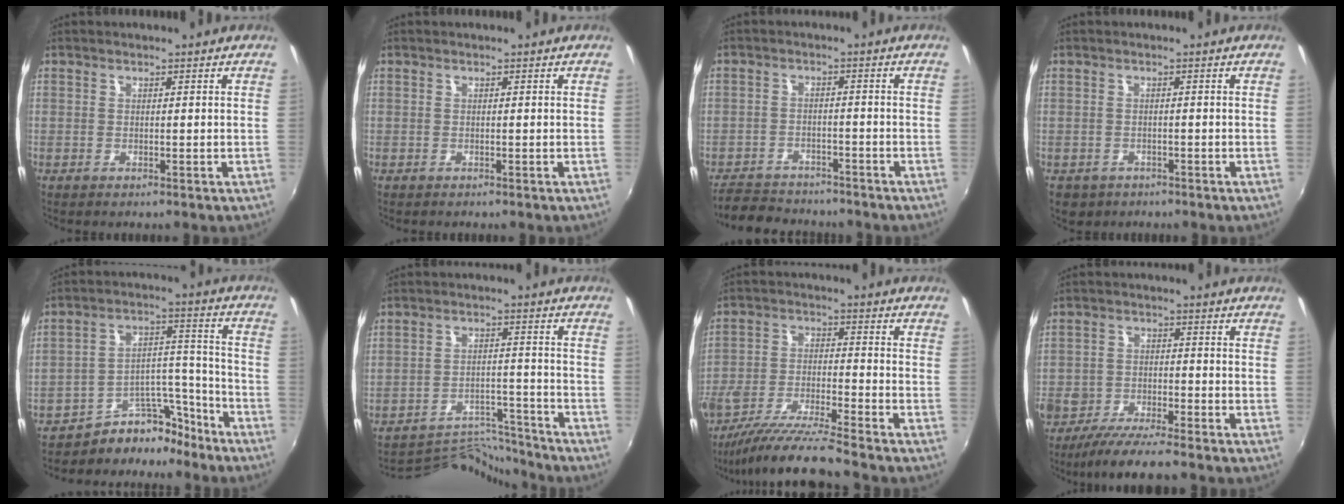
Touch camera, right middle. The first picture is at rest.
{"total": 0.0}
{"total": 8.1, "force": [-6.9, 3.7, 1.8], "torque": [-0.064, 0.015, -0.108]}
{"total": 3.7, "force": [-1.8, 2.9, 1.4], "torque": [-0.033, -0.007, -0.022]}
{"total": 9.7, "force": [-8.5, 4.5, 1.5], "torque": [-0.010, 0.064, -0.132]}
{"total": 10.4, "force": [-10.4, 0.4, 0.1], "torque": [-0.020, 0.020, -0.166]}
{"total": 11.9, "force": [-10.4, -0.7, 5.9], "torque": [-0.121, -0.019, -0.192]}
{"total": 9.0, "force": [-7.5, 1.8, 4.7], "torque": [-0.115, -0.025, -0.137]}